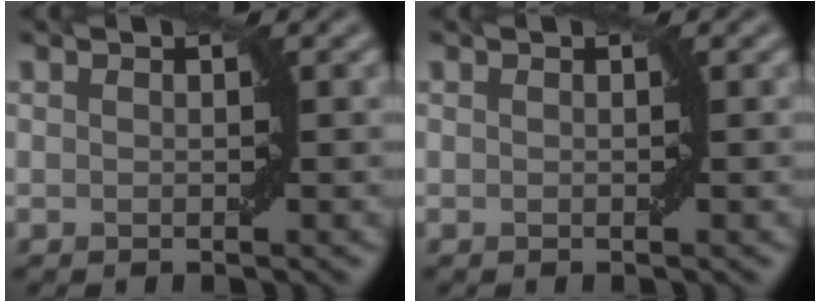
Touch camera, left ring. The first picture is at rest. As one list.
[{"total": 0.0}]